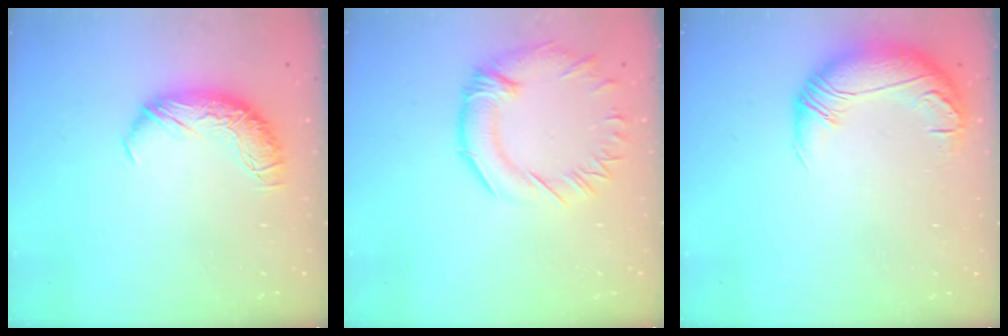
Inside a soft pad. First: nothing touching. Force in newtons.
{"total": 2.8, "press": 2.3, "slide": 1.5}
{"total": 3.3, "press": 0.6, "slide": 3.3}